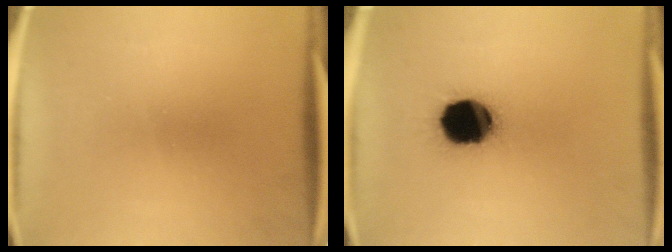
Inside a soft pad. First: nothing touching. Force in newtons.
{"total": 16.7}